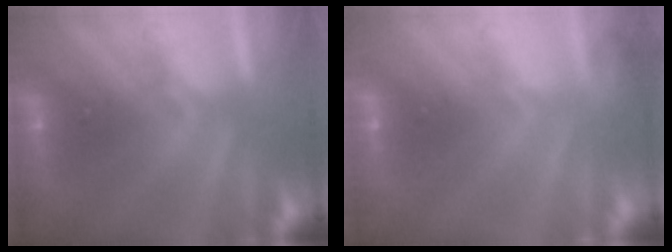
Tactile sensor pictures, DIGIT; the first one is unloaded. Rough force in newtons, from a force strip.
{"total": 2.8}